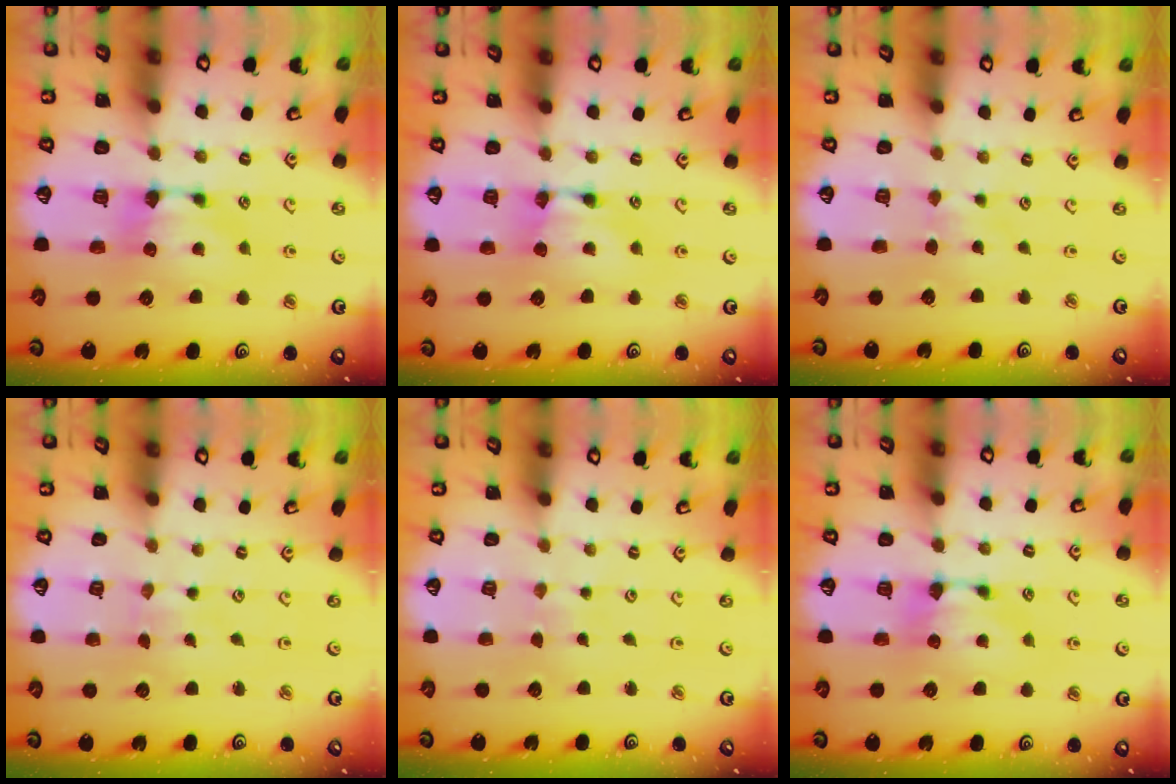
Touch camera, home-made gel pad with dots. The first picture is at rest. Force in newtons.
{"total": 1.8, "press": 1.8, "slide": 0.1}
{"total": 2.9, "press": 2.8, "slide": 0.6}
{"total": 4.3, "press": 4.3, "slide": 0.2}
{"total": 5.4, "press": 5.4, "slide": 0.3}
{"total": 0.0}